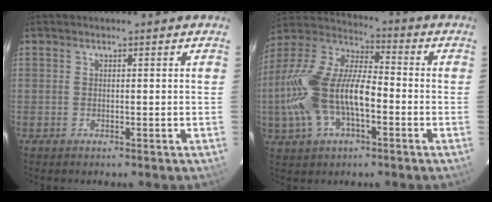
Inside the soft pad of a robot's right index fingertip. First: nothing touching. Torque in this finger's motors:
{"motor_torque": [1.34, -0.69, 1.05, 0.21]}